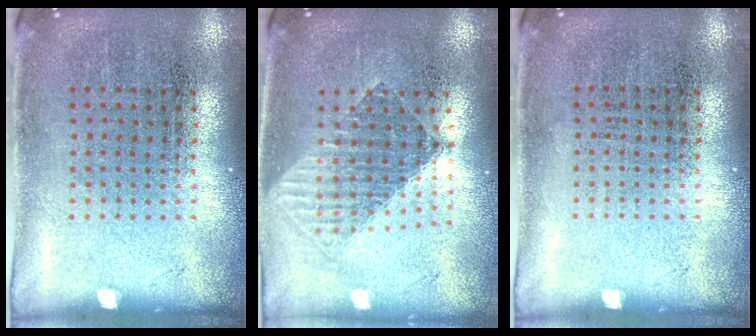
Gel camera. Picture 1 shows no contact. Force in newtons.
{"total": 1.6, "press": 1.4, "slide": 0.7}
{"total": 0.0}